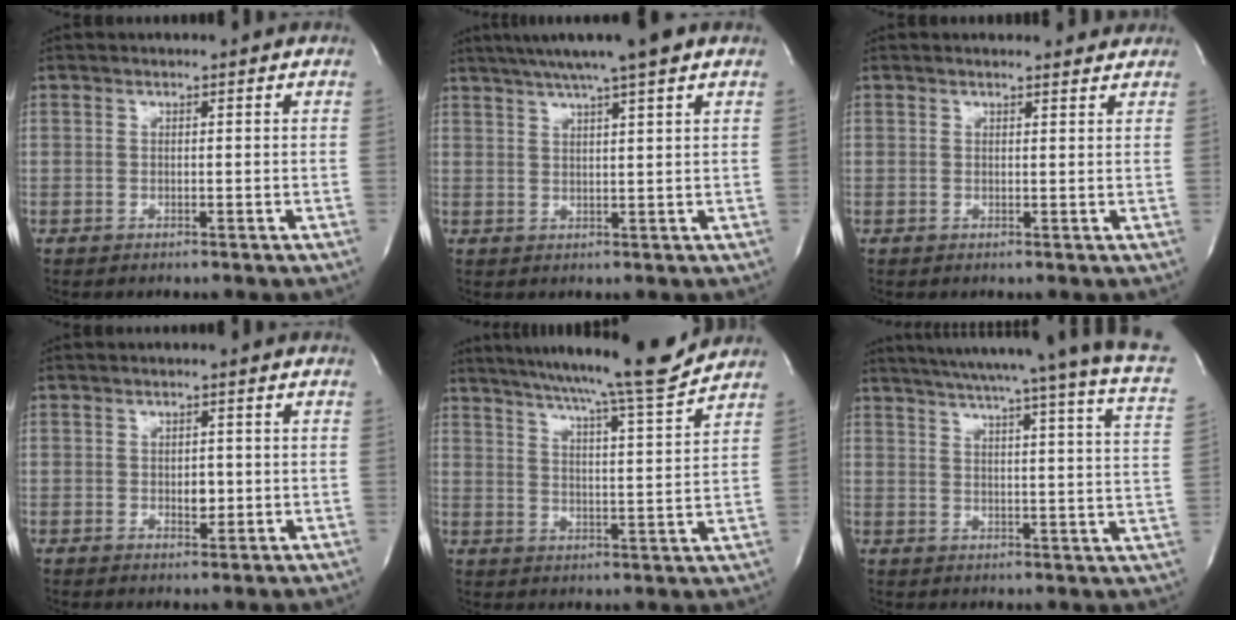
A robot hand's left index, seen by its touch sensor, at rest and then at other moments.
{"total": 10.2, "force": [7.7, -0.3, 6.8], "torque": [-0.111, 0.026, 0.106]}
{"total": 3.7, "force": [3.5, 0.9, 0.5], "torque": [-0.009, 0.002, 0.031]}
{"total": 2.2, "force": [-0.2, 1.3, 1.8], "torque": [-0.025, 0.000, 0.001]}
{"total": 14.8, "force": [13.5, -1.2, 6.1], "torque": [-0.099, -0.029, 0.190]}
{"total": 26.8, "force": [22.8, -0.4, 14.2], "torque": [-0.210, -0.051, 0.275]}